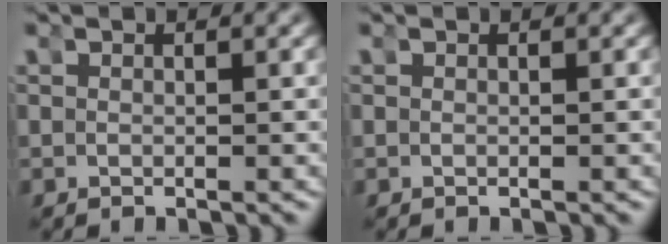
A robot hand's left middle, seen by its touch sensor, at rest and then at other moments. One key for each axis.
{"total": 0.0}